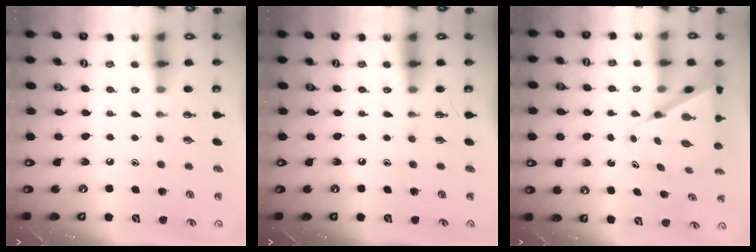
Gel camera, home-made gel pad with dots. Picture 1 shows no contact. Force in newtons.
{"total": 0.0}
{"total": 8.4, "press": 8.4, "slide": 0.6}